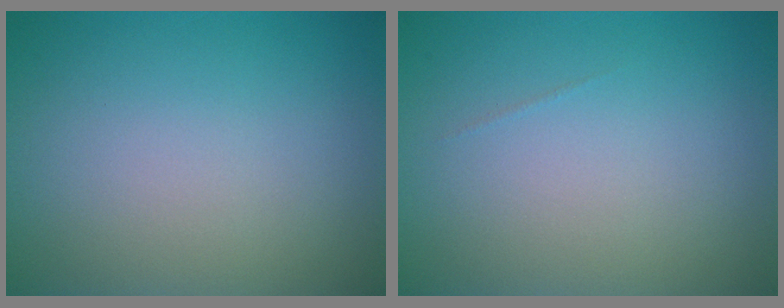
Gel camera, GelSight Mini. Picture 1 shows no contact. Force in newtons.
{"total": 0.0}